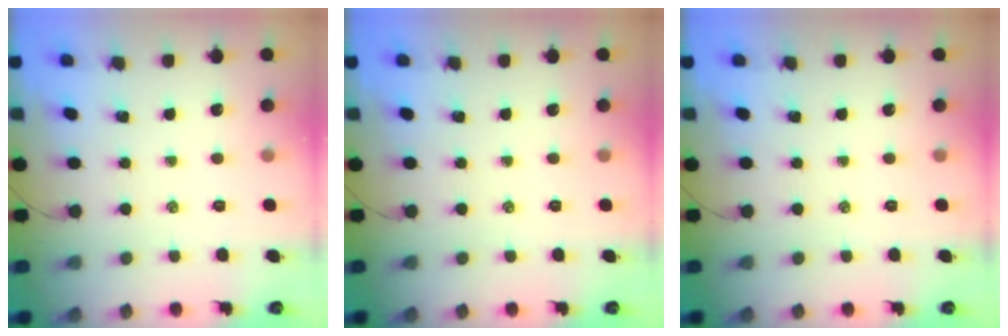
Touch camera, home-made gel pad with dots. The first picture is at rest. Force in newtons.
{"total": 0.0}
{"total": 0.0}